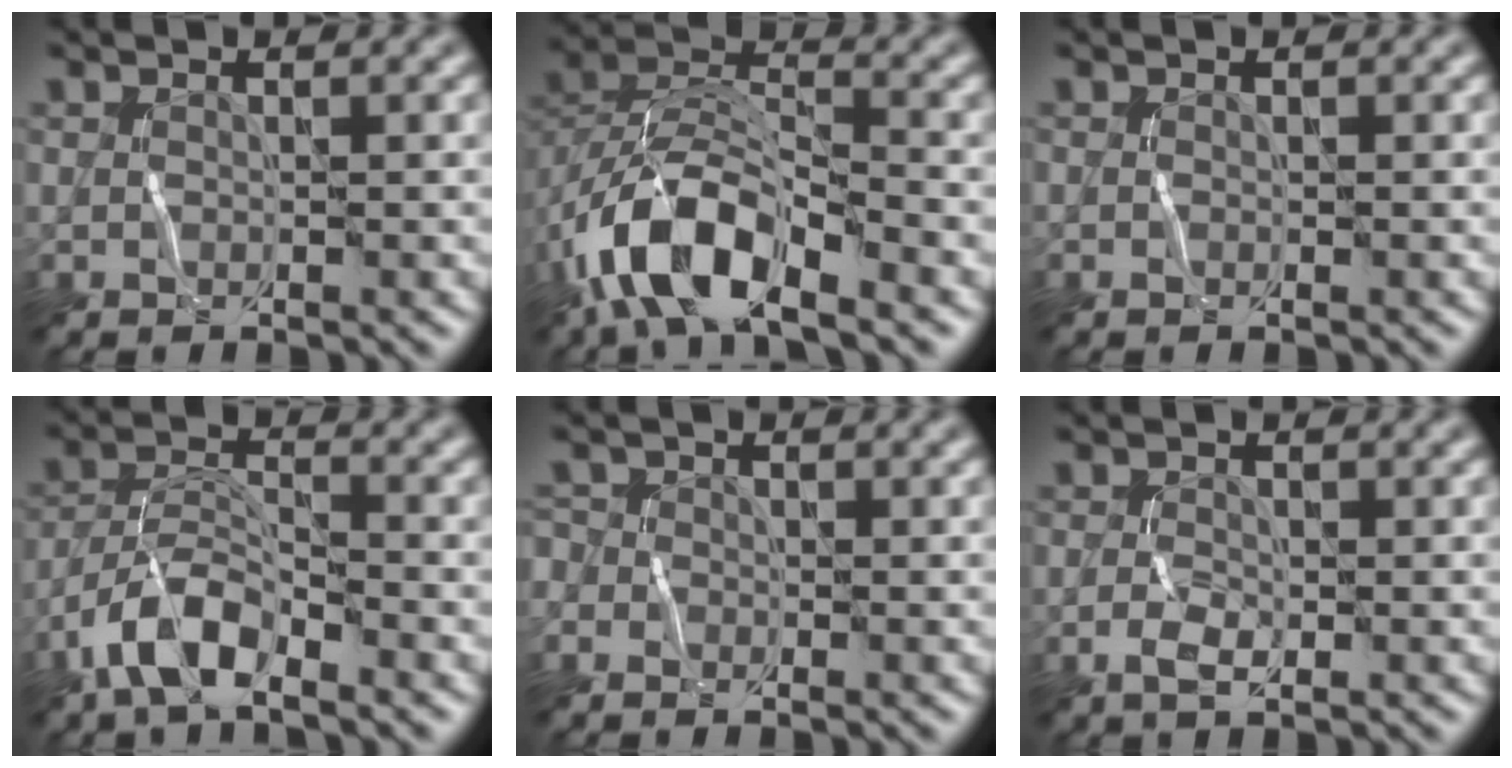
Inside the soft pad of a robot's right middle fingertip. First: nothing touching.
{"total": 8.8, "force": [-5.0, 3.8, 6.2], "torque": [-0.115, 0.010, -0.100]}
{"total": 0.0}
{"total": 5.2, "force": [-3.6, 1.8, 3.4], "torque": [-0.063, 0.004, -0.075]}
{"total": 1.4, "force": [-0.6, 1.2, 0.5], "torque": [-0.011, 0.002, -0.014]}
{"total": 1.6, "force": [-0.6, 0.9, 1.3], "torque": [-0.026, 0.000, -0.012]}